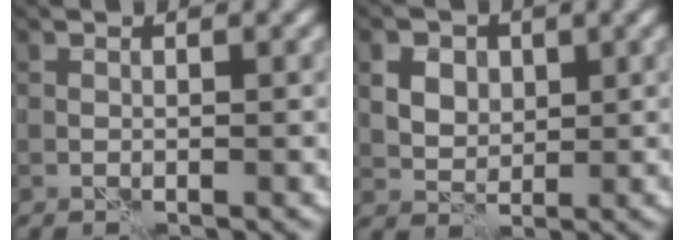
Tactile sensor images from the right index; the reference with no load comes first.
{"total": 6.2, "force": [2.8, 4.5, 3.1], "torque": [-0.063, 0.018, 0.037]}